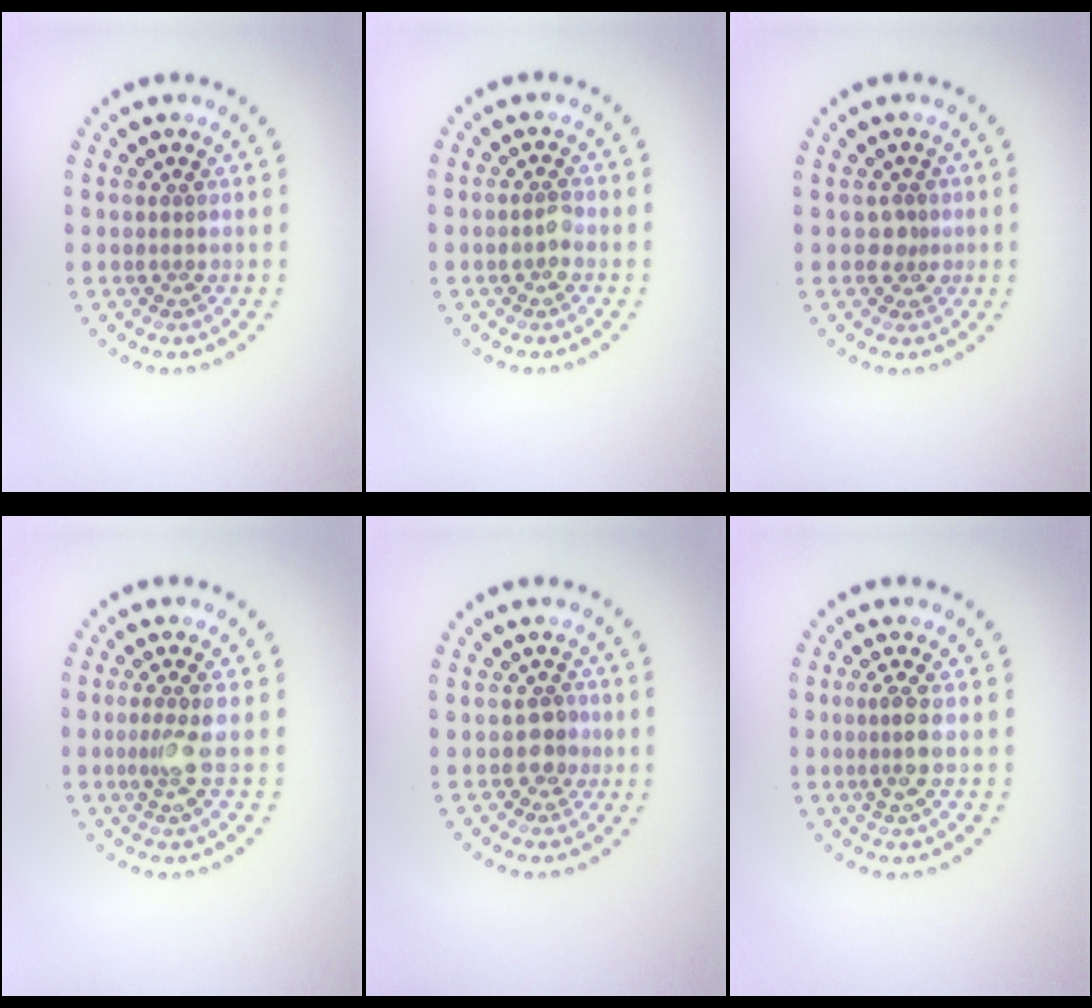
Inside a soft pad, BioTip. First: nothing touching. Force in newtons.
{"total": 1.1, "press": 1.1, "slide": 0.2}
{"total": 1.4, "press": 1.0, "slide": 0.9}
{"total": 2.1, "press": 1.6, "slide": 1.3}
{"total": 1.8, "press": 1.6, "slide": 0.8}
{"total": 2.0, "press": 1.7, "slide": 1.2}